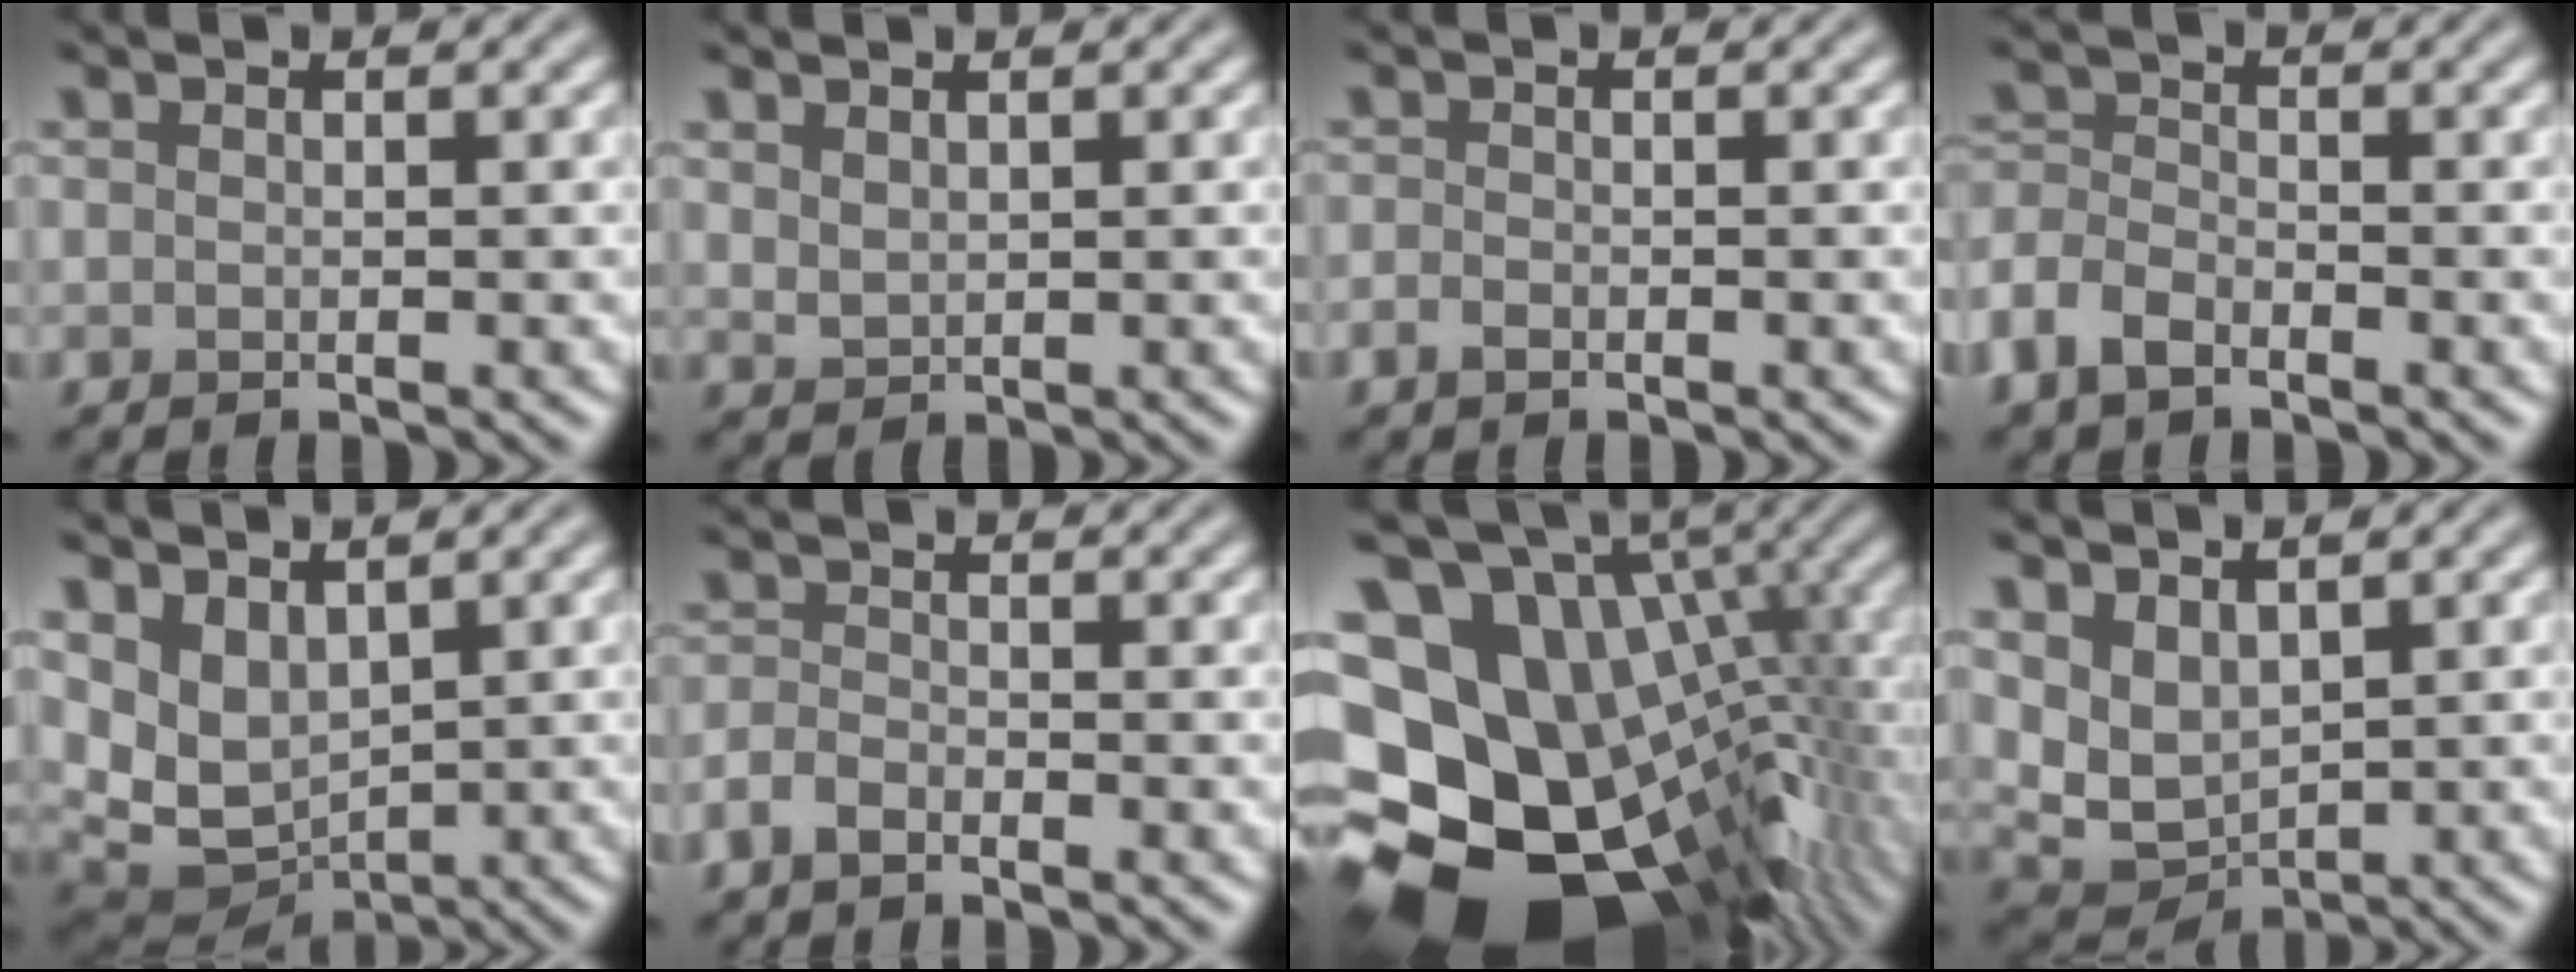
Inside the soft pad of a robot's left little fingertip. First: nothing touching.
{"total": 1.2, "force": [0.9, 0.6, 0.5], "torque": [-0.013, -0.002, 0.024]}
{"total": 1.0, "force": [-0.6, 0.6, 0.6], "torque": [-0.010, -0.001, -0.013]}
{"total": 3.7, "force": [-2.5, 1.8, 1.9], "torque": [-0.040, 0.000, -0.065]}
{"total": 5.3, "force": [1.8, 3.5, 3.6], "torque": [-0.083, -0.017, 0.043]}
{"total": 1.8, "force": [-1.3, 0.8, 1.0], "torque": [-0.022, 0.000, -0.033]}
{"total": 21.0, "force": [-5.3, 15.1, 13.6], "torque": [-0.227, 0.006, -0.069]}
{"total": 4.0, "force": [1.6, 2.5, 2.5], "torque": [-0.056, -0.012, 0.038]}